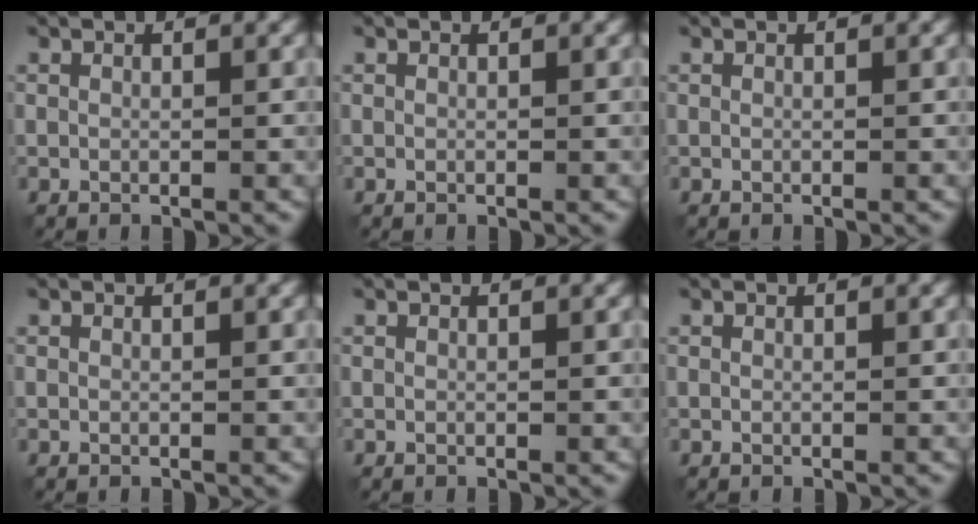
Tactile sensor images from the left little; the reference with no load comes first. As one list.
[{"total": 0.0}, {"total": 0.0}, {"total": 0.0}, {"total": 0.0}, {"total": 0.0}]